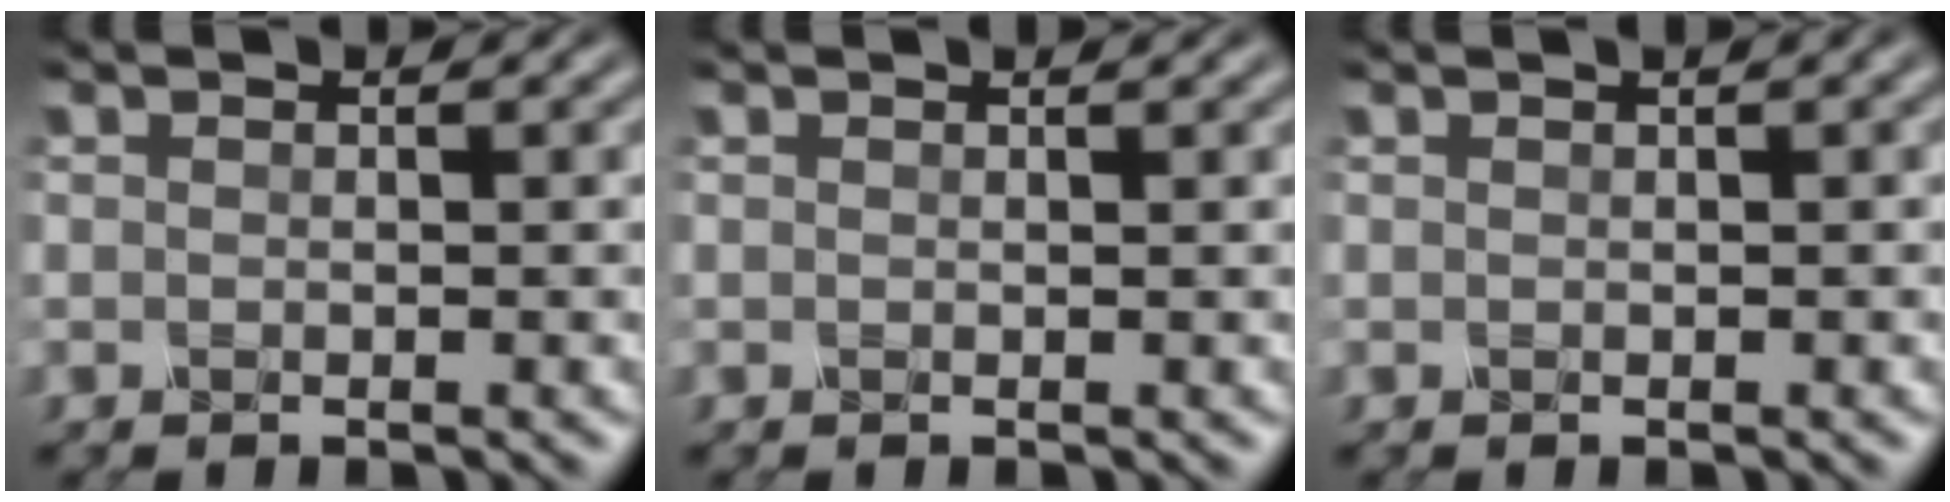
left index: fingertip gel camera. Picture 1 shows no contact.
{"total": 0.7, "force": [0.7, 0.1, 0.3], "torque": [-0.007, -0.001, 0.004]}
{"total": 0.8, "force": [0.4, 0.1, 0.6], "torque": [-0.014, 0.004, 0.004]}